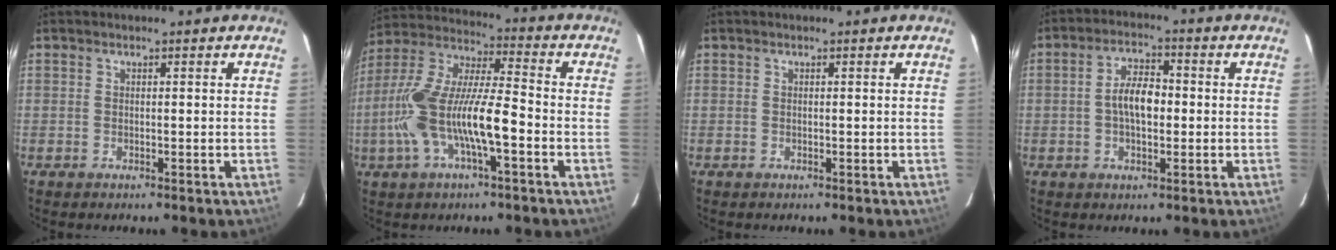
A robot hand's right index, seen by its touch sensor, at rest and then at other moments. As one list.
[{"total": 16.6, "force": [-5.2, 4.1, 15.3], "torque": [-0.307, -0.004, -0.097]}, {"total": 0.0}, {"total": 6.3, "force": [-0.3, 3.2, 5.5], "torque": [-0.102, 0.013, -0.003]}]